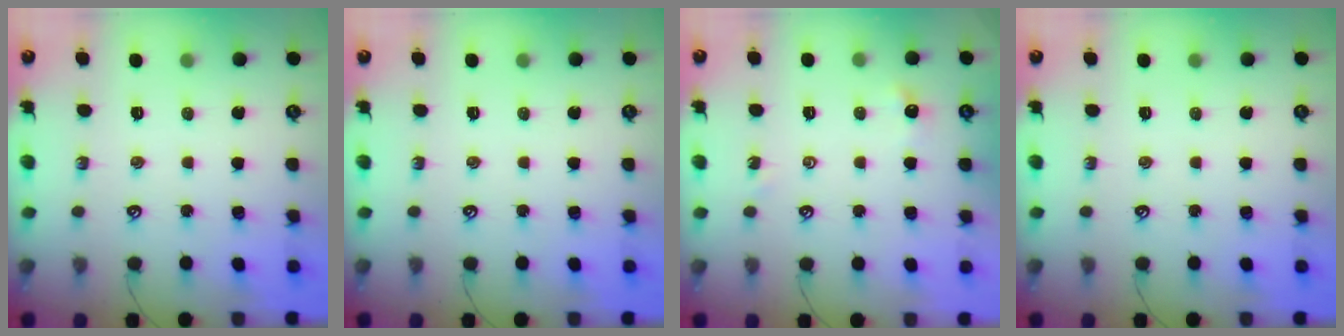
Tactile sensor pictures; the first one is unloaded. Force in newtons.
{"total": 0.0}
{"total": 3.9, "press": 3.8, "slide": 0.7}
{"total": 0.0}